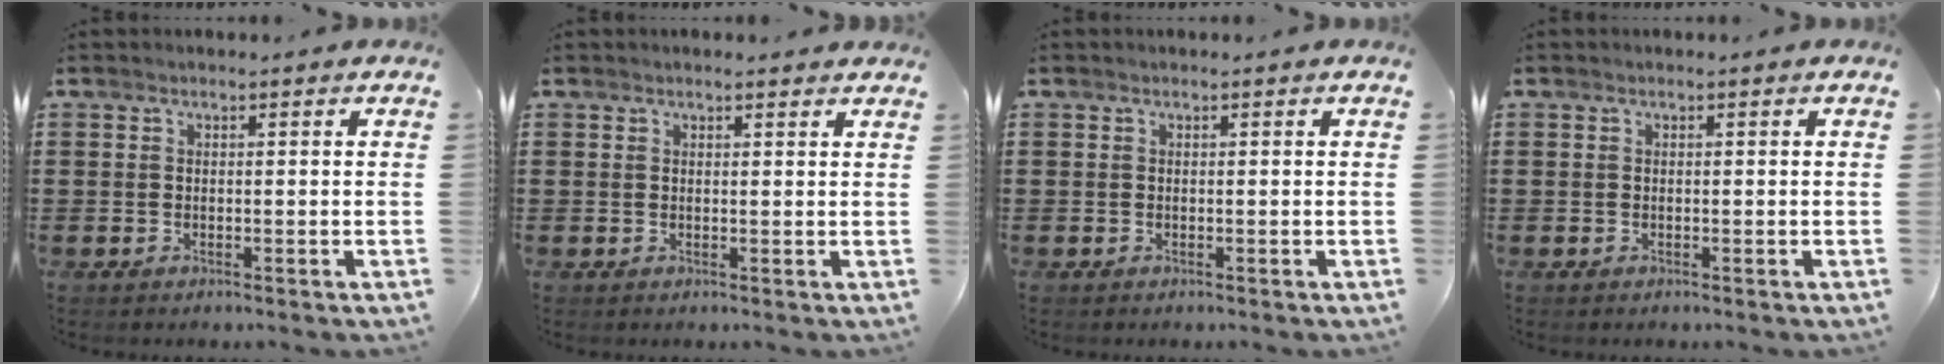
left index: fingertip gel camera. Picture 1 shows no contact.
{"total": 1.0, "force": [1.0, 0.1, 0.2], "torque": [-0.007, 0.001, 0.018]}
{"total": 0.0}
{"total": 0.0}